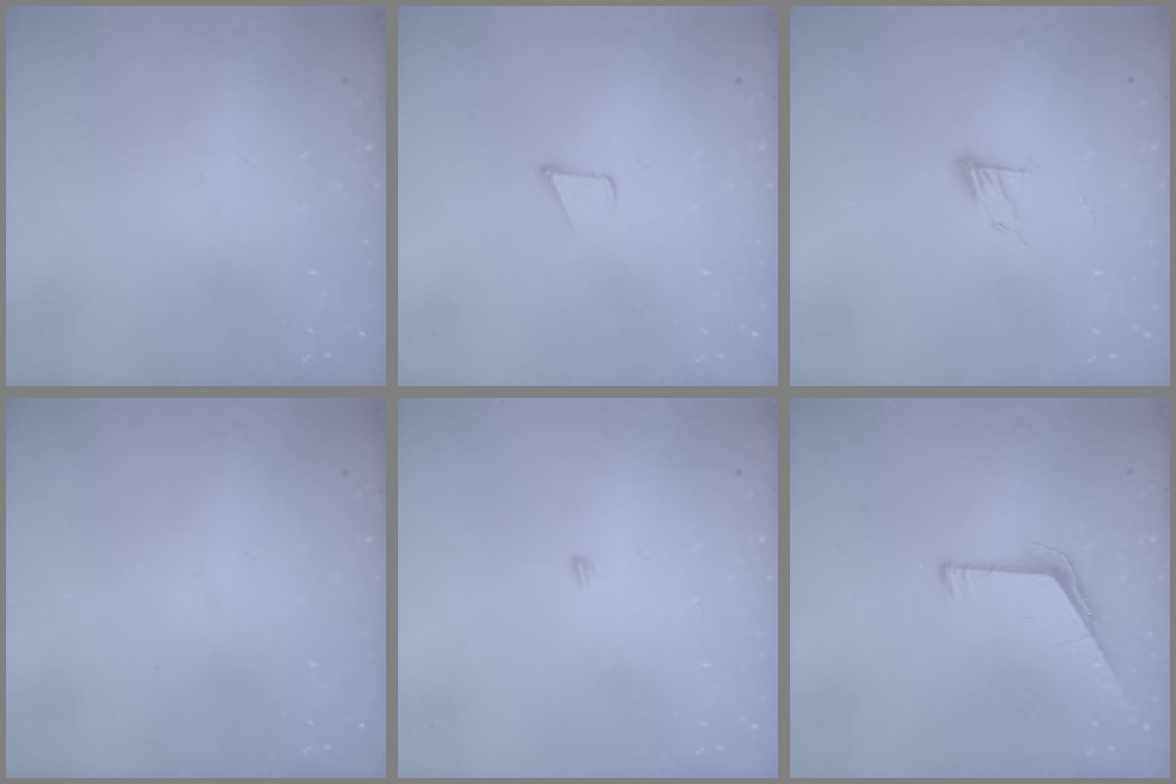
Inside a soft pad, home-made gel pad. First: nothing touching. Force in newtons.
{"total": 1.8, "press": 1.7, "slide": 0.1}
{"total": 6.1, "press": 6.1, "slide": 0.5}
{"total": 0.0}
{"total": 3.3, "press": 3.3, "slide": 0.2}
{"total": 5.3, "press": 5.3, "slide": 0.5}